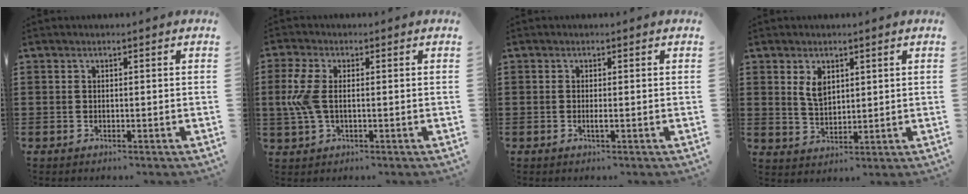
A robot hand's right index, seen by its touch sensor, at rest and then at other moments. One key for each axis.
{"total": 5.7, "fx": 0.2, "fy": 2.8, "fz": 5.0, "tx": -0.133, "ty": -0.003, "tz": -0.005}
{"total": 1.0, "fx": -0.2, "fy": -0.1, "fz": 1.0, "tx": -0.019, "ty": -0.007, "tz": -0.003}
{"total": 3.5, "fx": 1.9, "fy": 2.0, "fz": 2.1, "tx": -0.047, "ty": 0.006, "tz": 0.035}